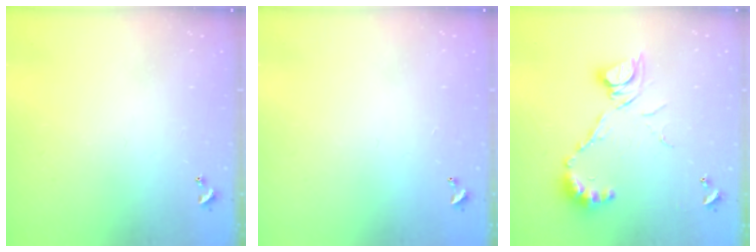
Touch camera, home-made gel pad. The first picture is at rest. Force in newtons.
{"total": 2.9, "press": 2.9, "slide": 0.1}
{"total": 11.3, "press": 11.2, "slide": 1.2}